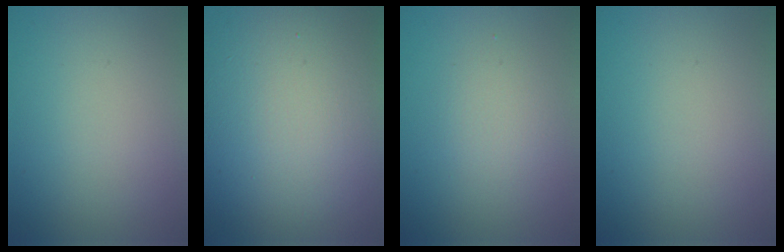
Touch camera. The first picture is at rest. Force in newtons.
{"total": 16.3, "press": 16.3, "slide": 1.1}
{"total": 1.9, "press": 1.9, "slide": 0.1}
{"total": 0.0}